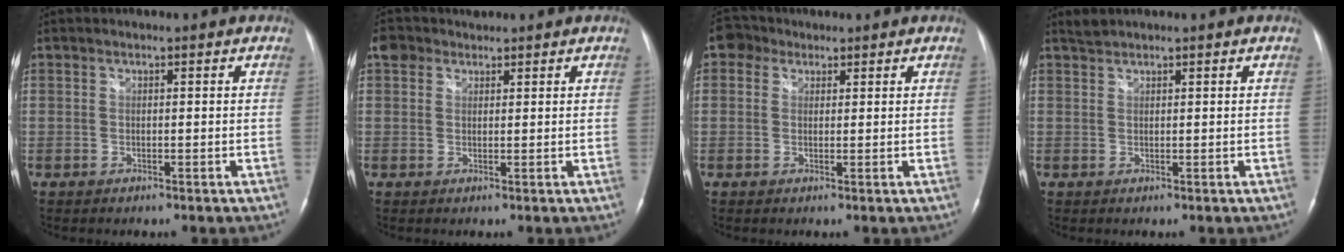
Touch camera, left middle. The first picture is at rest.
{"total": 2.6, "force": [1.7, 1.9, 0.5], "torque": [-0.012, 0.023, 0.031]}
{"total": 3.1, "force": [1.6, 2.6, 0.7], "torque": [-0.014, 0.016, 0.024]}
{"total": 1.1, "force": [1.1, 0.0, 0.0], "torque": [-0.005, 0.008, 0.027]}